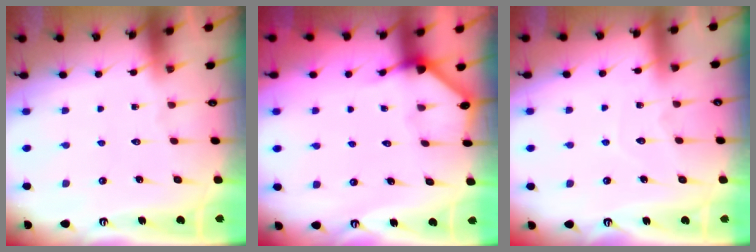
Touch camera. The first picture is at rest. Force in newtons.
{"total": 2.7, "press": 2.7, "slide": 0.1}
{"total": 4.9, "press": 4.8, "slide": 0.4}